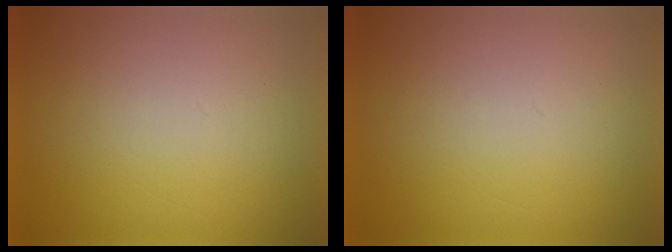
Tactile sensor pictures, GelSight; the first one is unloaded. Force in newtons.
{"total": 1.0}